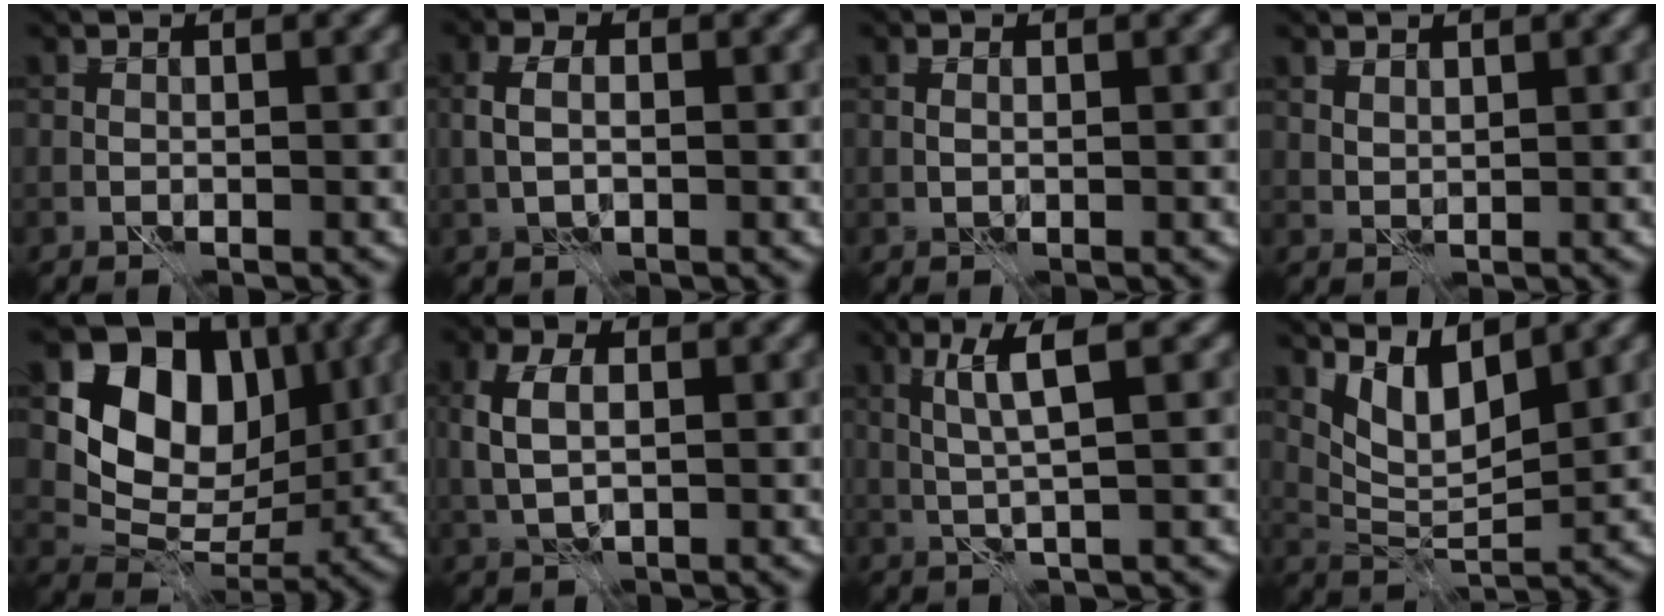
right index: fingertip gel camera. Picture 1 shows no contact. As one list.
[{"total": 2.1, "force": [0.1, 1.2, 1.7], "torque": [-0.042, 0.003, -0.001]}, {"total": 0.7, "force": [0.3, 0.4, 0.5], "torque": [-0.013, -0.005, 0.006]}, {"total": 1.1, "force": [1.0, 0.4, 0.3], "torque": [-0.013, -0.001, 0.022]}, {"total": 11.2, "force": [3.9, 8.3, 6.4], "torque": [-0.103, -0.006, 0.057]}, {"total": 3.5, "force": [0.5, 2.1, 2.7], "torque": [-0.068, 0.005, 0.010]}, {"total": 3.8, "force": [1.2, 0.1, 3.6], "torque": [-0.077, 0.002, 0.025]}, {"total": 4.7, "force": [2.8, 2.0, 3.3], "torque": [-0.071, -0.012, 0.055]}]